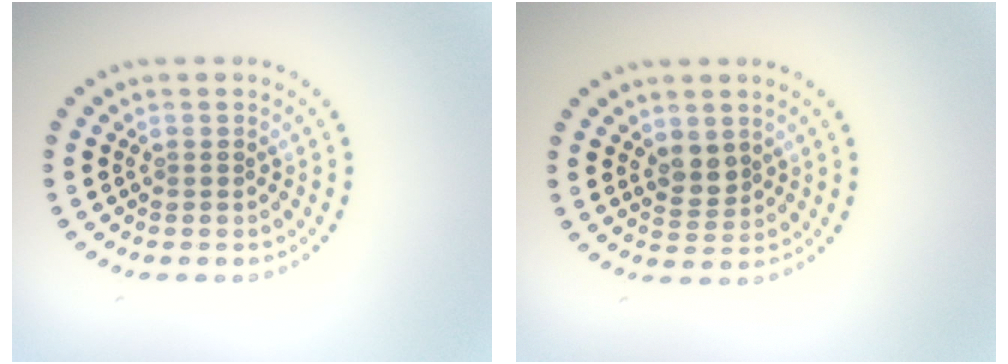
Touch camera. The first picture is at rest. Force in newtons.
{"total": 1.9, "press": 1.8, "slide": 0.8}